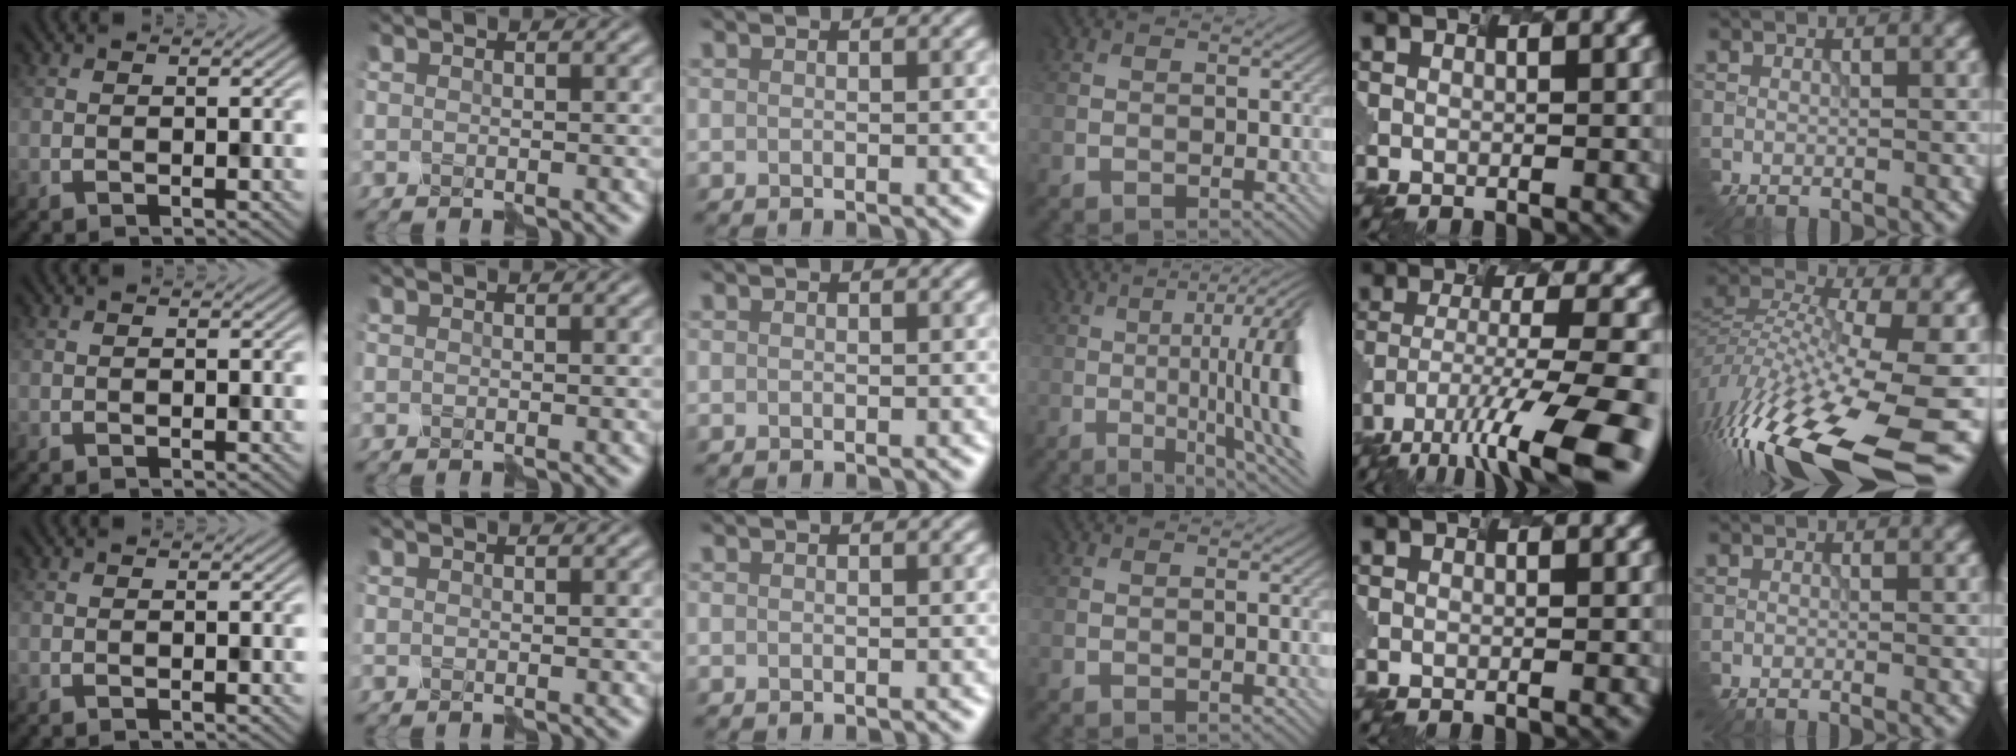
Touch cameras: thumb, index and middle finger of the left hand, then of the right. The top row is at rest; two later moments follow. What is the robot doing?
{"motion": "shake", "object": "plastic piggy bank"}